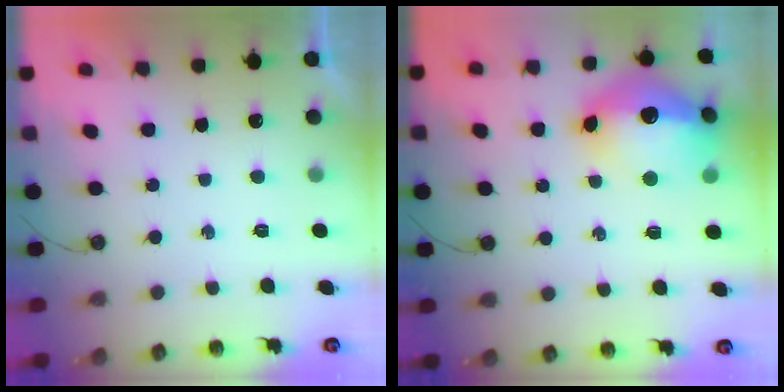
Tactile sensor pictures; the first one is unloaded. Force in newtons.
{"total": 17.9, "press": 17.8, "slide": 1.4}